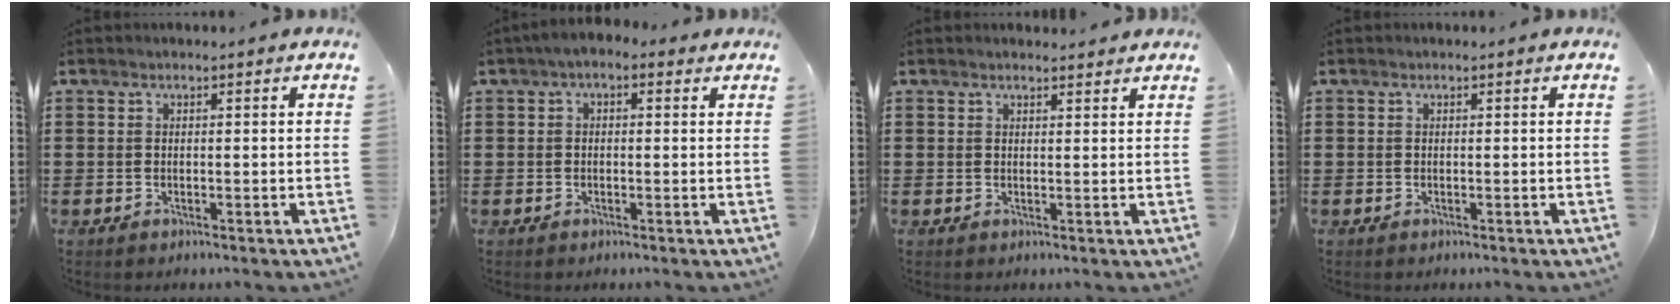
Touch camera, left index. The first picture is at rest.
{"total": 1.7, "force": [-0.4, 1.1, 1.2], "torque": [-0.025, 0.006, -0.010]}
{"total": 1.4, "force": [1.3, 0.1, 0.4], "torque": [-0.009, 0.001, 0.026]}
{"total": 0.0}